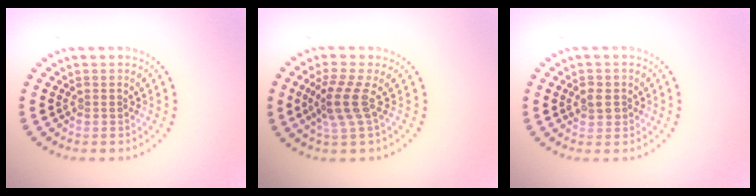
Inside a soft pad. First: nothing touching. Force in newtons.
{"total": 2.9, "press": 2.2, "slide": 2.0}
{"total": 1.6, "press": 1.6, "slide": 0.3}